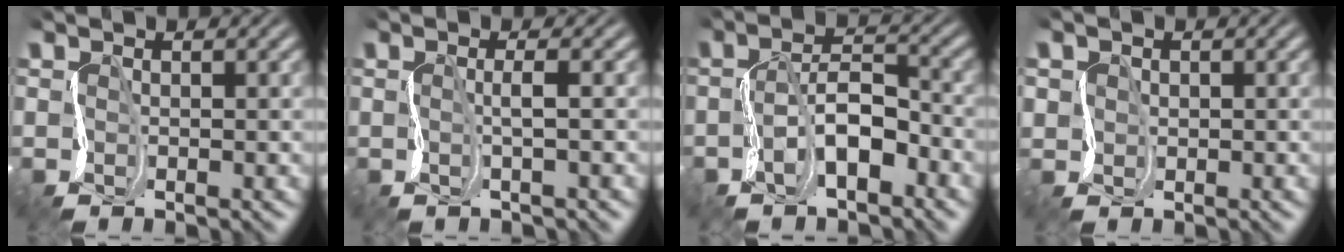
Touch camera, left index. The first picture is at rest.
{"total": 0.7, "force": [0.3, -0.6, -0.3], "torque": [-0.012, 0.005, 0.002]}
{"total": 2.7, "force": [-1.8, 1.0, 1.8], "torque": [-0.056, 0.015, -0.036]}
{"total": 1.1, "force": [-0.2, 0.3, -1.1], "torque": [0.007, 0.007, 0.005]}